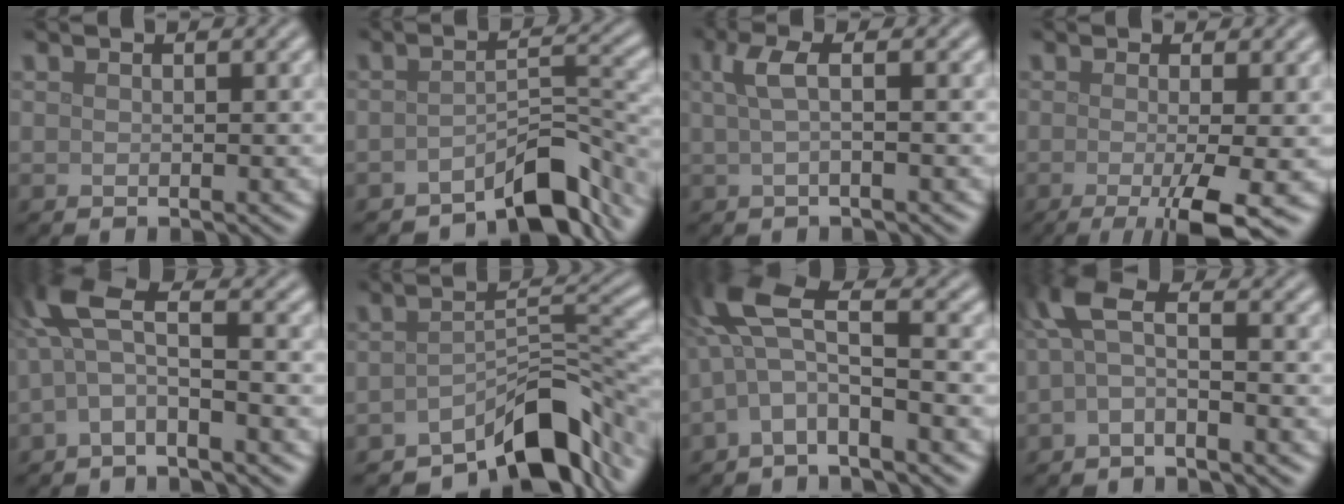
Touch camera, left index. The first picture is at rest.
{"total": 5.8, "force": [-4.3, 1.7, 3.4], "torque": [-0.035, 0.006, -0.068]}
{"total": 2.3, "force": [0.4, 0.6, 2.2], "torque": [-0.044, 0.005, 0.005]}
{"total": 6.9, "force": [-2.1, 1.5, 6.4], "torque": [-0.093, -0.016, -0.033]}
{"total": 4.8, "force": [-0.6, 1.5, 4.5], "torque": [-0.095, 0.018, -0.027]}
{"total": 8.5, "force": [-5.6, 3.1, 5.6], "torque": [-0.065, 0.001, -0.092]}
{"total": 5.9, "force": [-1.1, 1.9, 5.5], "torque": [-0.115, 0.022, -0.040]}
{"total": 3.7, "force": [-0.5, 1.3, 3.4], "torque": [-0.073, 0.014, -0.023]}